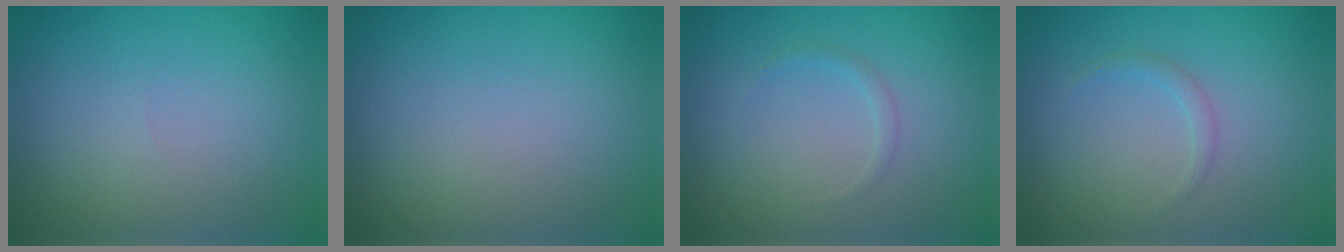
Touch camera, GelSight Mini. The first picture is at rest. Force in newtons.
{"total": 0.0}
{"total": 0.8, "press": 0.8, "slide": 0.1}
{"total": 0.9, "press": 0.9, "slide": 0.0}